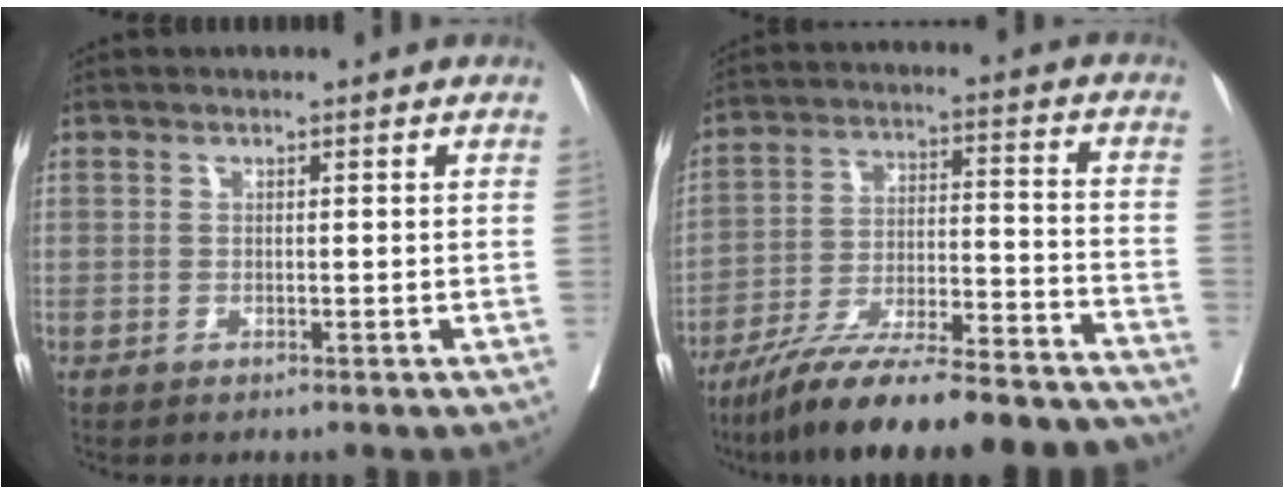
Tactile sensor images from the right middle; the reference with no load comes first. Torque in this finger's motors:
{"motor_torque": [1.09, -1.05, 0.50, 0.08]}